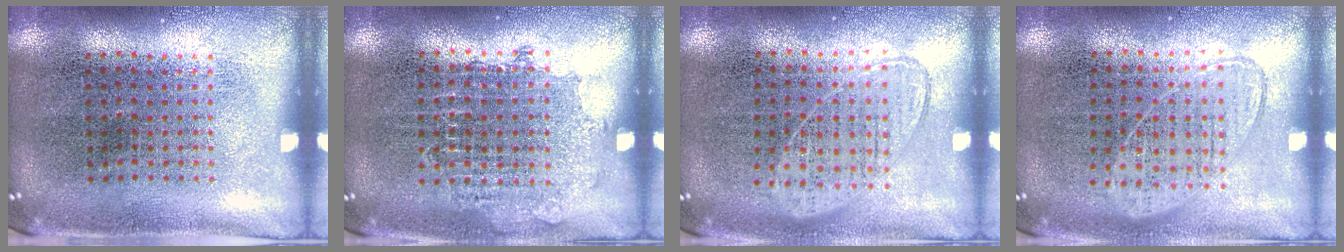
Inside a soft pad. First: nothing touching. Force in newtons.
{"total": 0.7, "press": 0.7, "slide": 0.2}
{"total": 1.0, "press": 0.8, "slide": 0.5}
{"total": 1.0, "press": 0.8, "slide": 0.5}